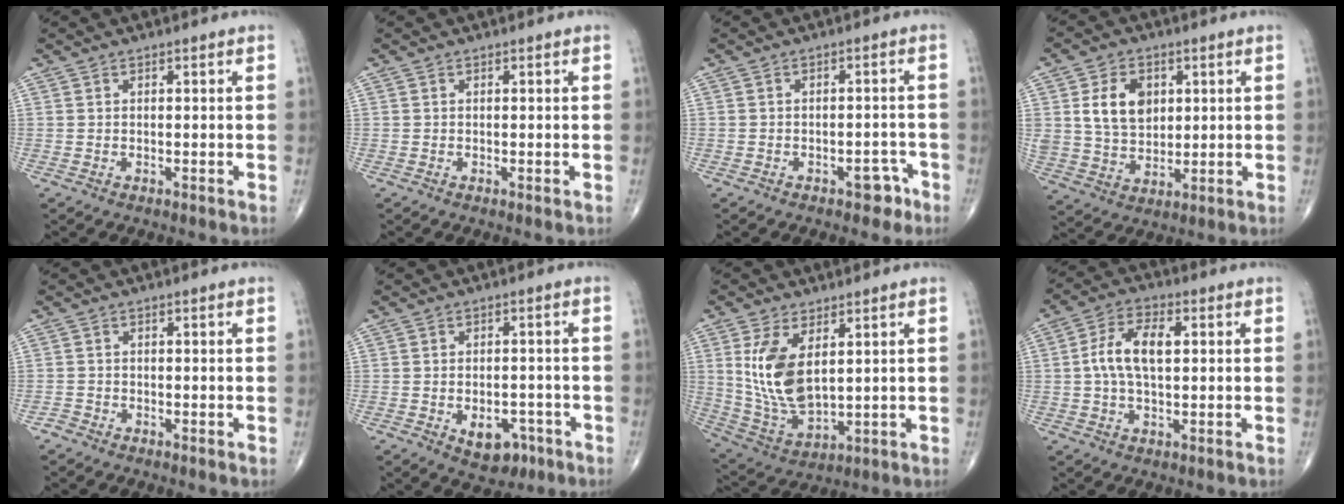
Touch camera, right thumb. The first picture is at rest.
{"total": 0.0}
{"total": 3.7, "force": [-2.4, 2.1, 1.8], "torque": [-0.004, 0.022, -0.028]}
{"total": 10.7, "force": [3.0, 7.8, 6.6], "torque": [-0.093, -0.014, 0.063]}
{"total": 1.1, "force": [-1.0, 0.5, 0.0], "torque": [0.002, 0.000, -0.026]}
{"total": 6.9, "force": [-2.9, 4.4, 4.4], "torque": [-0.038, 0.016, -0.031]}
{"total": 12.8, "force": [3.4, 6.7, 10.4], "torque": [-0.197, -0.020, 0.084]}
{"total": 8.9, "force": [1.0, 4.5, 7.6], "torque": [-0.149, 0.017, 0.014]}